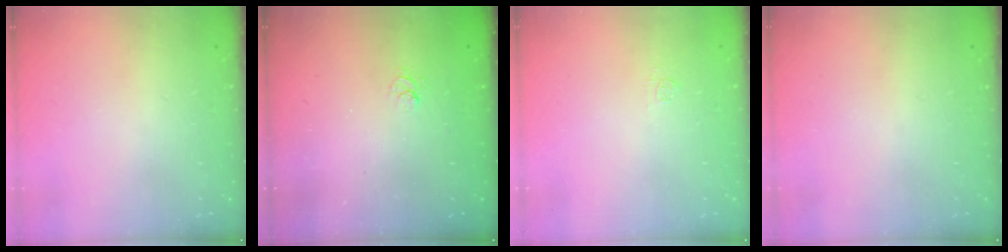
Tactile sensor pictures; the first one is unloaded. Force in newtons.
{"total": 2.7, "press": 2.2, "slide": 1.5}
{"total": 3.1, "press": 3.0, "slide": 0.4}
{"total": 0.0}